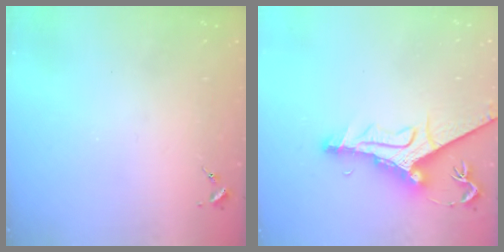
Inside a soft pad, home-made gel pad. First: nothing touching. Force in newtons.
{"total": 13.8, "press": 13.7, "slide": 1.5}